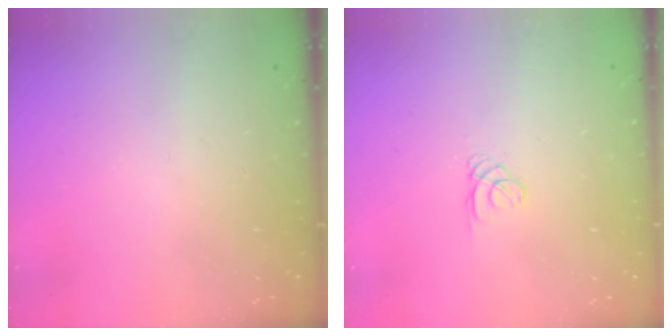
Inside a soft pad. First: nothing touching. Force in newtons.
{"total": 0.6, "press": 0.6, "slide": 0.1}